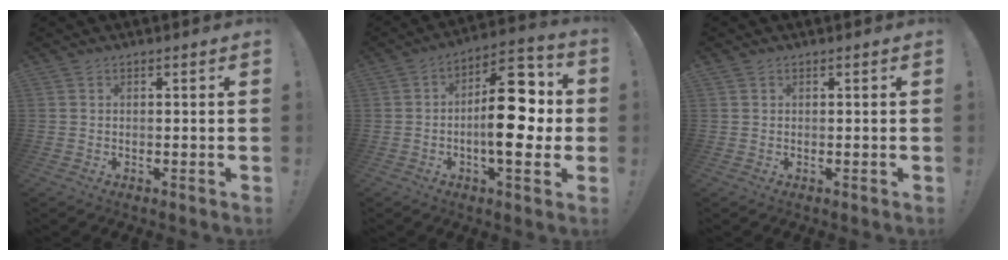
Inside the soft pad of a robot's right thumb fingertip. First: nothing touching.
{"total": 19.6, "force": [-1.4, 8.7, 17.5], "torque": [-0.235, 0.019, -0.020]}
{"total": 0.6, "force": [0.4, 0.4, -0.1], "torque": [0.008, -0.002, 0.007]}